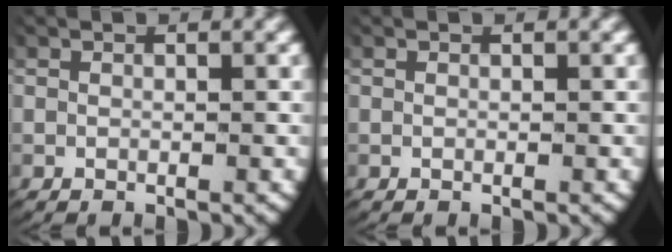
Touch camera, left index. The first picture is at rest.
{"total": 0.0}